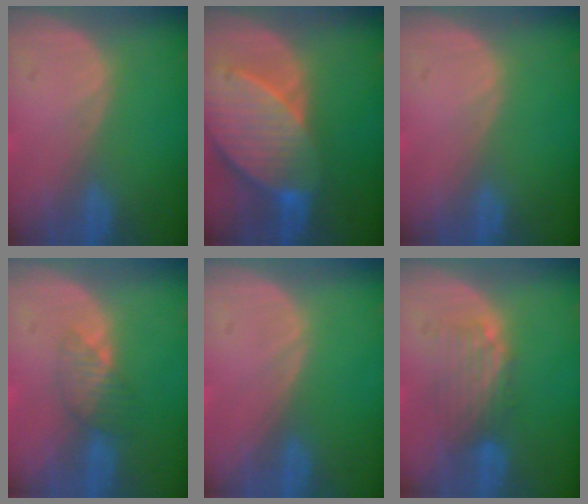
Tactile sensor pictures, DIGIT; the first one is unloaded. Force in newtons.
{"total": 10.4, "press": 9.1, "slide": 5.0}
{"total": 0.0}
{"total": 3.4, "press": 3.1, "slide": 1.5}
{"total": 0.0}
{"total": 5.0, "press": 4.2, "slide": 2.7}